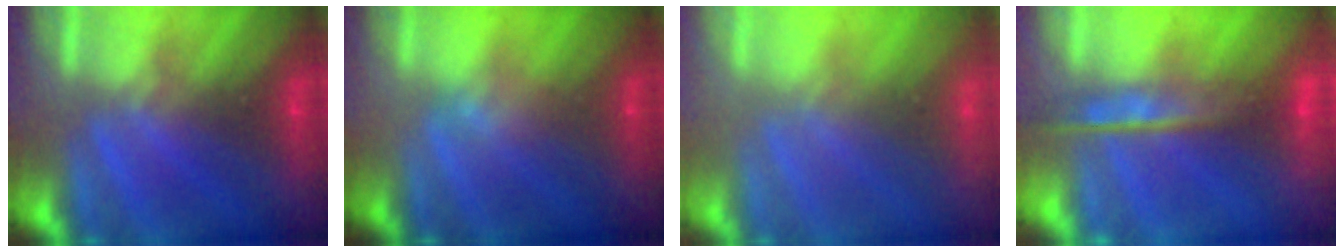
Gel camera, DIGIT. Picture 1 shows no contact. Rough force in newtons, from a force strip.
{"total": 2.3}
{"total": 2.4}
{"total": 7.4}